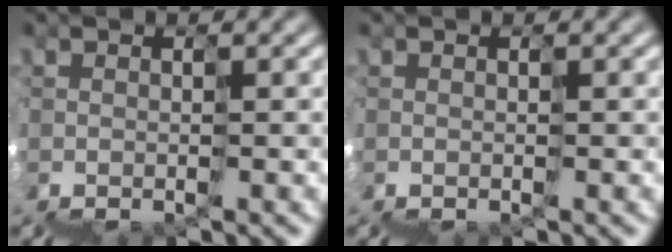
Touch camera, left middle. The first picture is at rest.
{"total": 0.0}